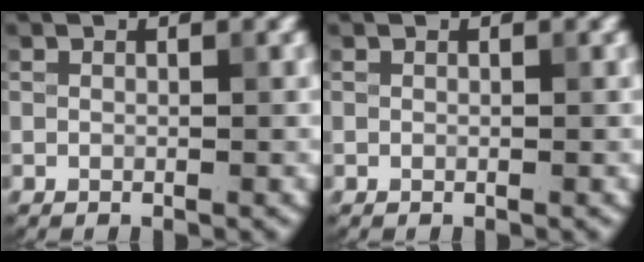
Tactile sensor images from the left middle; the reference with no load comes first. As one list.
[{"total": 0.0}]